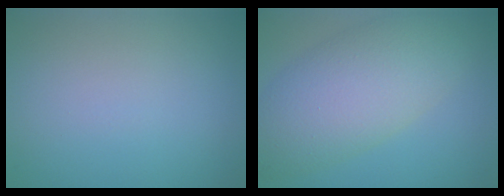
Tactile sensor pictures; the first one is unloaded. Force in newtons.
{"total": 7.9, "press": 7.9, "slide": 0.2}